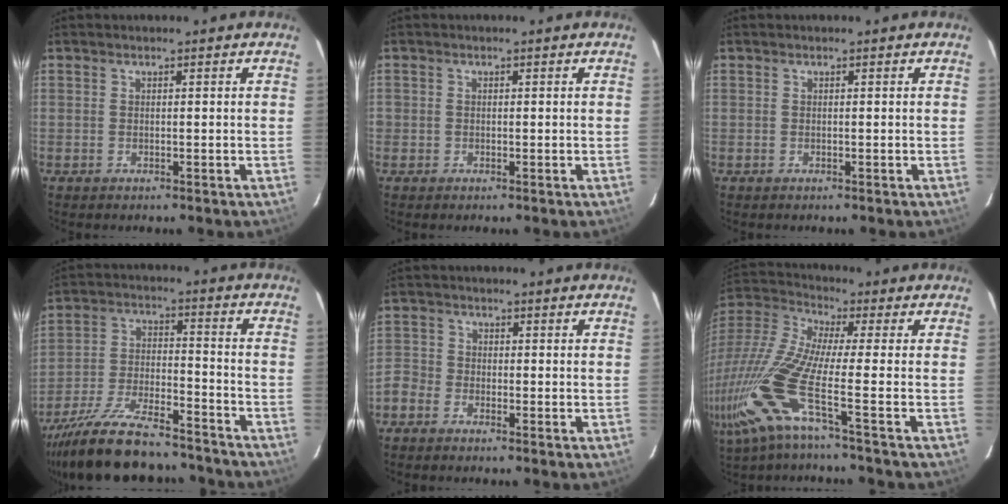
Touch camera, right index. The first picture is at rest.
{"total": 0.9, "force": [-0.2, 0.8, 0.1], "torque": [-0.001, 0.000, -0.005]}
{"total": 0.0}
{"total": 21.2, "force": [-18.0, 5.3, 9.8], "torque": [-0.194, -0.035, -0.287]}
{"total": 4.5, "force": [-2.7, 3.5, 0.9], "torque": [-0.033, 0.011, -0.069]}
{"total": 15.5, "force": [-6.0, 0.6, 14.2], "torque": [-0.291, -0.032, -0.131]}